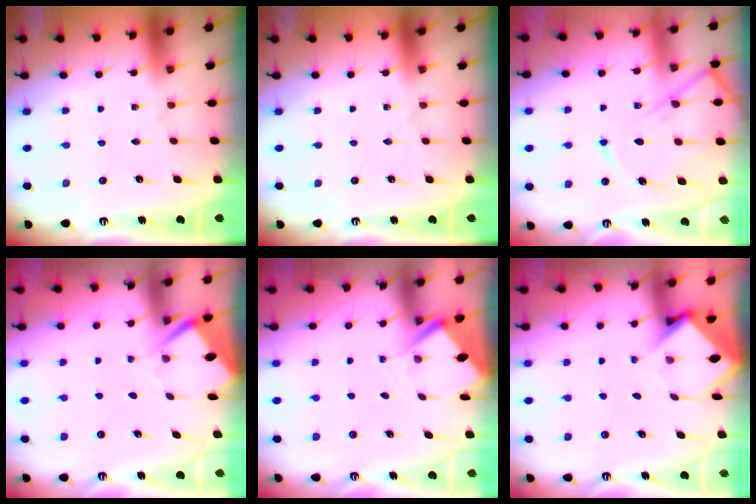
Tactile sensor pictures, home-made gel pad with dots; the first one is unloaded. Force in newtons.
{"total": 0.0}
{"total": 10.9, "press": 10.8, "slide": 1.2}
{"total": 3.8, "press": 3.8, "slide": 0.1}
{"total": 2.9, "press": 2.8, "slide": 0.4}
{"total": 3.9, "press": 3.9, "slide": 0.3}